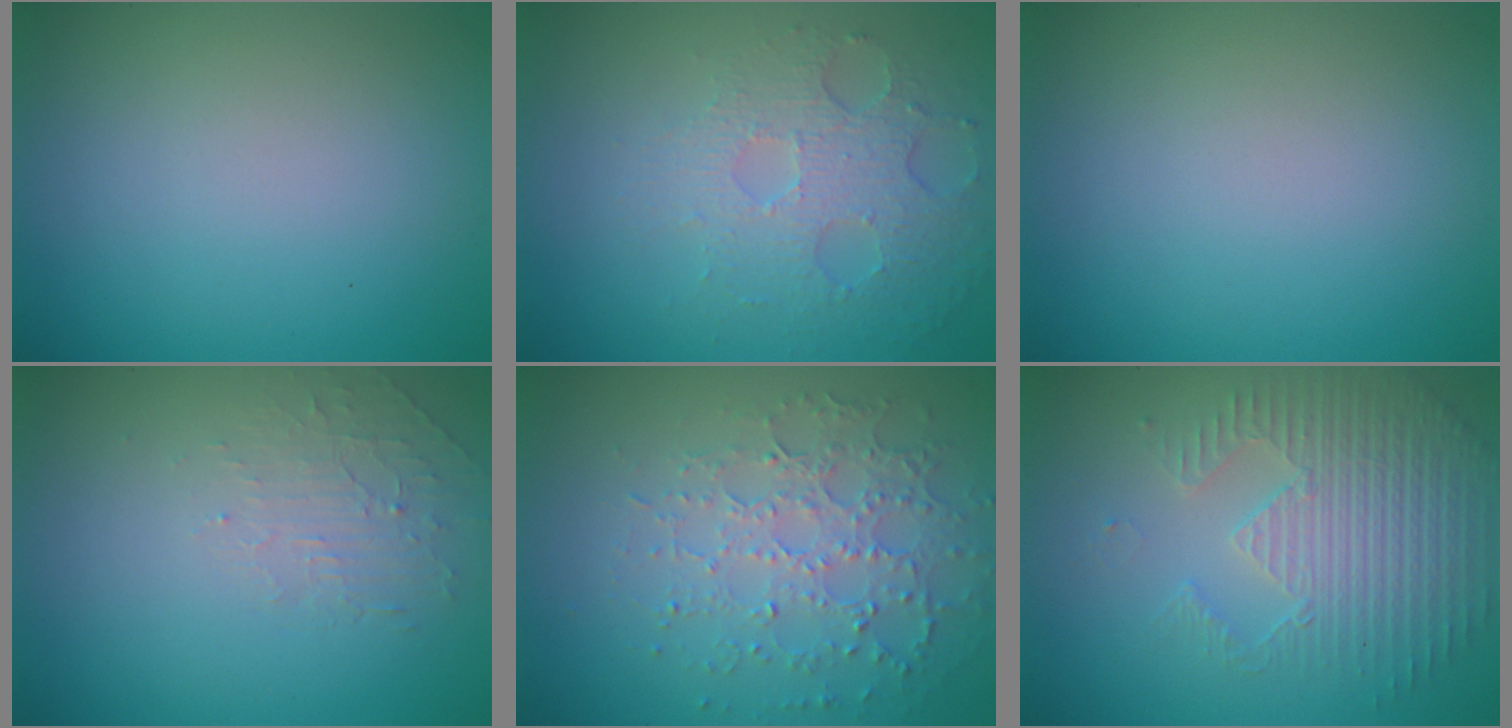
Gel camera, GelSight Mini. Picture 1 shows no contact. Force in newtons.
{"total": 4.0, "press": 3.2, "slide": 2.5}
{"total": 0.0}
{"total": 1.8, "press": 0.5, "slide": 1.7}
{"total": 4.5, "press": 3.5, "slide": 2.9}
{"total": 3.8, "press": 3.7, "slide": 1.0}